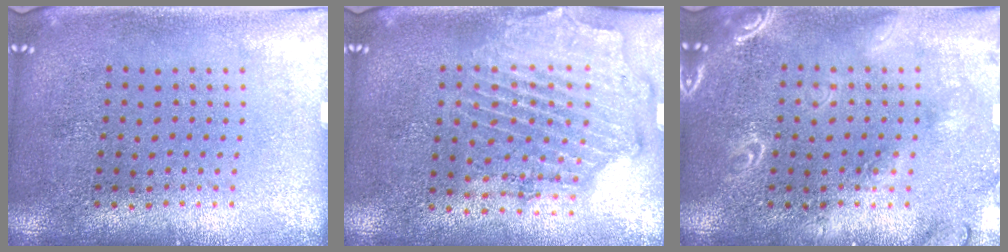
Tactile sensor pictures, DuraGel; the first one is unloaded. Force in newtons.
{"total": 1.9, "press": 1.7, "slide": 0.8}
{"total": 1.7, "press": 1.7, "slide": 0.2}